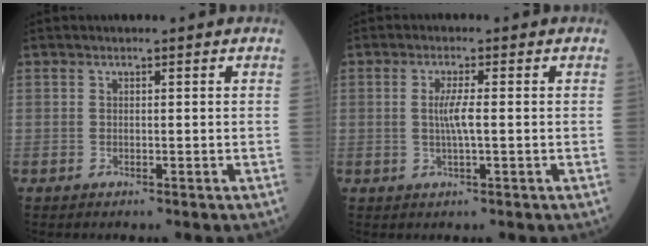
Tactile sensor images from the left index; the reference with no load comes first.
{"total": 3.1, "force": [-0.1, 0.0, 3.1], "torque": [-0.062, -0.002, -0.001]}